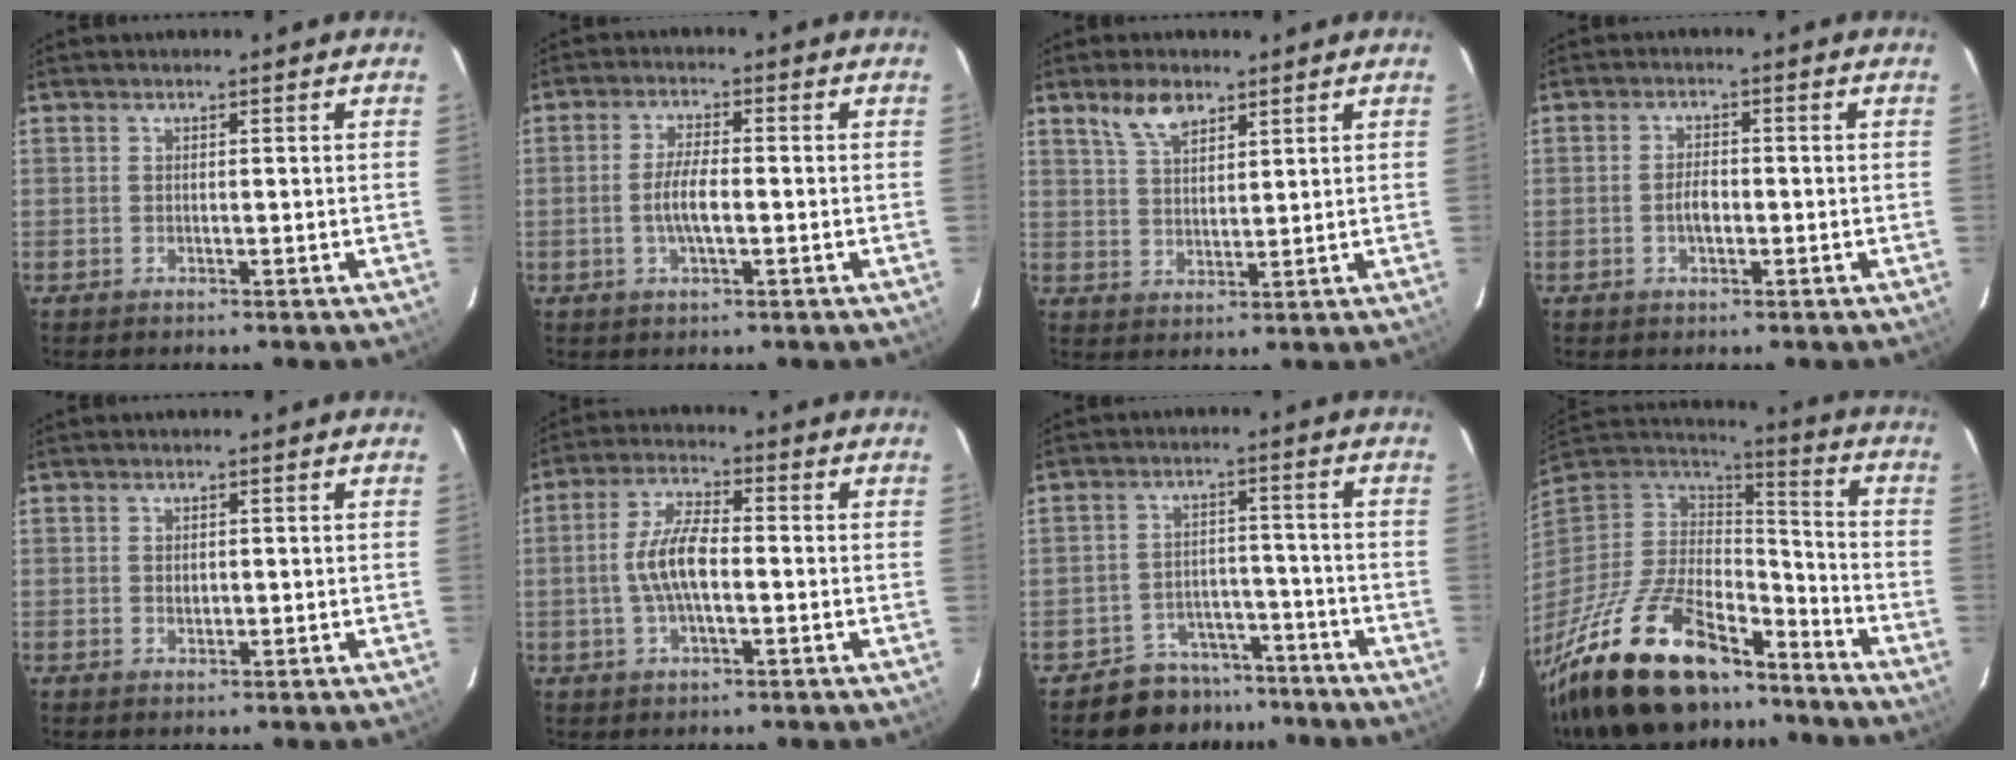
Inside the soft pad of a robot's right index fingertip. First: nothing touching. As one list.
[{"total": 4.9, "force": [-1.1, 1.0, 4.6], "torque": [-0.095, 0.001, -0.021]}, {"total": 5.9, "force": [4.0, 2.6, 3.3], "torque": [-0.060, 0.008, 0.079]}, {"total": 2.7, "force": [-0.9, 1.3, 2.3], "torque": [-0.044, 0.003, -0.015]}, {"total": 0.8, "force": [0.0, 0.6, 0.6], "torque": [-0.010, 0.000, 0.000]}, {"total": 7.4, "force": [-1.2, 2.4, 6.9], "torque": [-0.141, 0.009, -0.024]}, {"total": 10.5, "force": [-9.0, 5.5, 0.8], "torque": [-0.019, 0.051, -0.125]}, {"total": 30.8, "force": [-21.7, 12.7, 17.8], "torque": [-0.365, -0.019, -0.357]}]